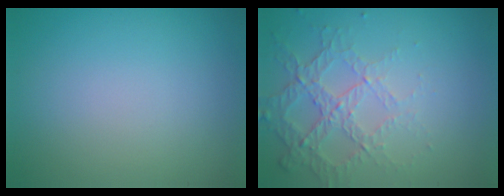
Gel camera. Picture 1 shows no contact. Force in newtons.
{"total": 4.5, "press": 2.9, "slide": 3.4}